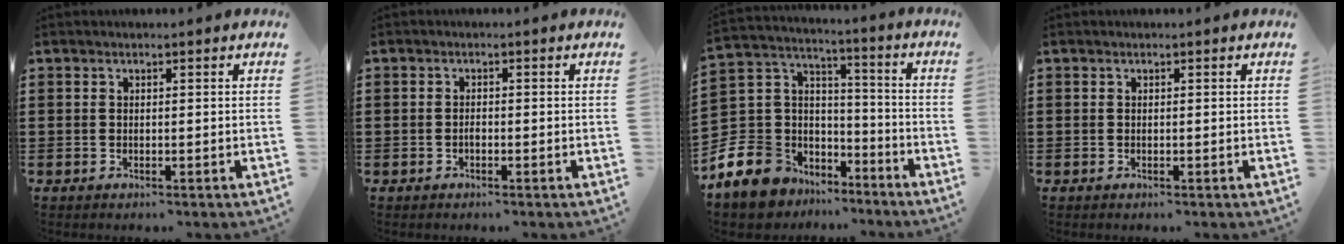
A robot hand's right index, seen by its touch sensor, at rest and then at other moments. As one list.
[{"total": 0.9, "force": [-0.4, 0.5, 0.5], "torque": [-0.013, -0.005, -0.006]}, {"total": 10.5, "force": [-7.0, 7.6, 1.8], "torque": [-0.102, 0.008, -0.139]}, {"total": 0.0}]